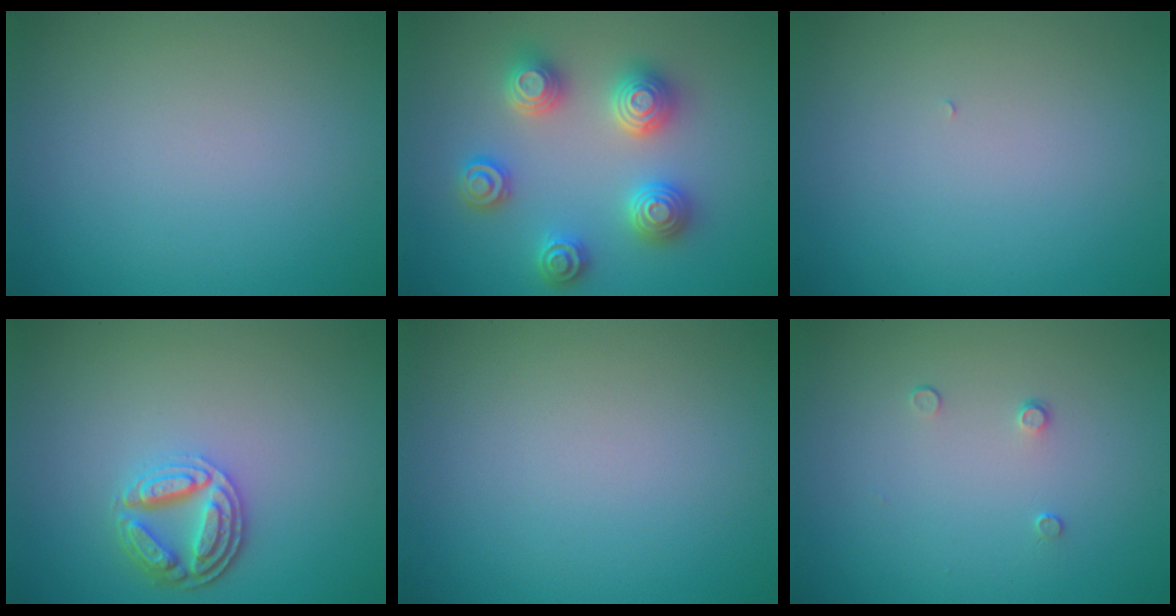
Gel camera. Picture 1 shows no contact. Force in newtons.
{"total": 4.8, "press": 4.7, "slide": 0.6}
{"total": 0.0}
{"total": 3.8, "press": 3.2, "slide": 2.0}
{"total": 0.0}
{"total": 0.8, "press": 0.4, "slide": 0.6}